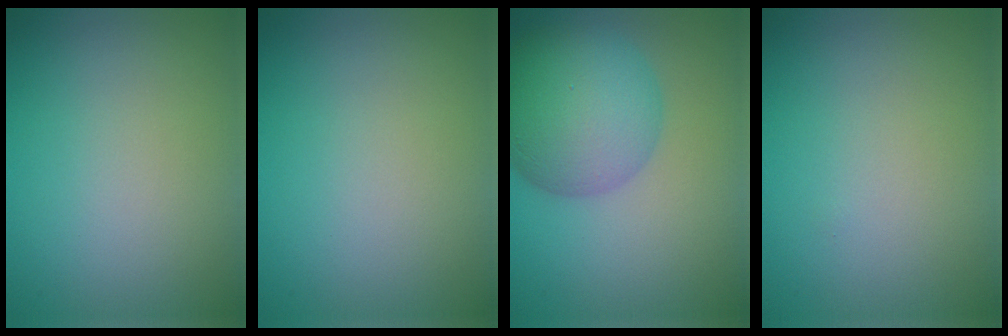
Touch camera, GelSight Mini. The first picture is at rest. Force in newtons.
{"total": 0.0}
{"total": 9.0, "press": 9.0, "slide": 0.3}
{"total": 0.0}